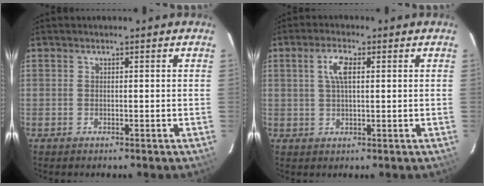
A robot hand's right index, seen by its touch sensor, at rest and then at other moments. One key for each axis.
{"total": 4.3, "fx": 1.2, "fy": 1.6, "fz": 3.8, "tx": -0.074, "ty": 0.009, "tz": 0.024}